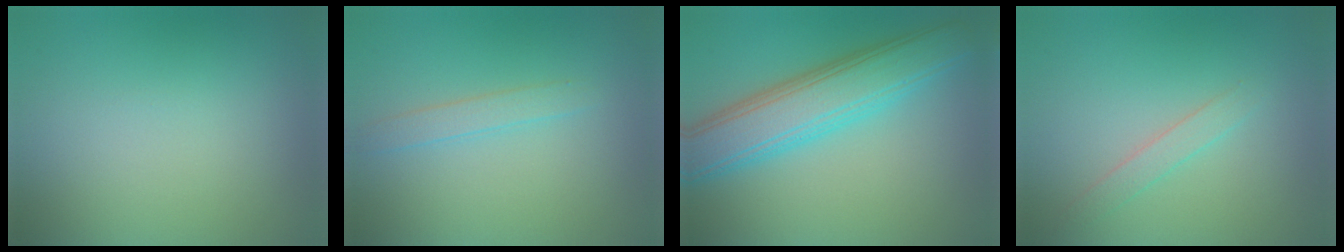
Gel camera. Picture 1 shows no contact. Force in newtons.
{"total": 1.5, "press": 1.5, "slide": 0.0}
{"total": 7.2, "press": 7.1, "slide": 0.3}
{"total": 1.5, "press": 1.5, "slide": 0.1}